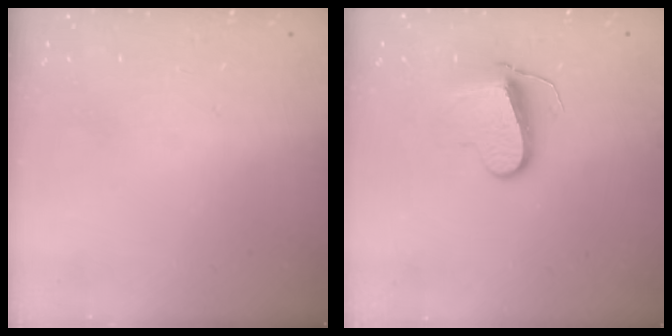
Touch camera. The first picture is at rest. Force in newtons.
{"total": 10.3, "press": 10.2, "slide": 0.9}